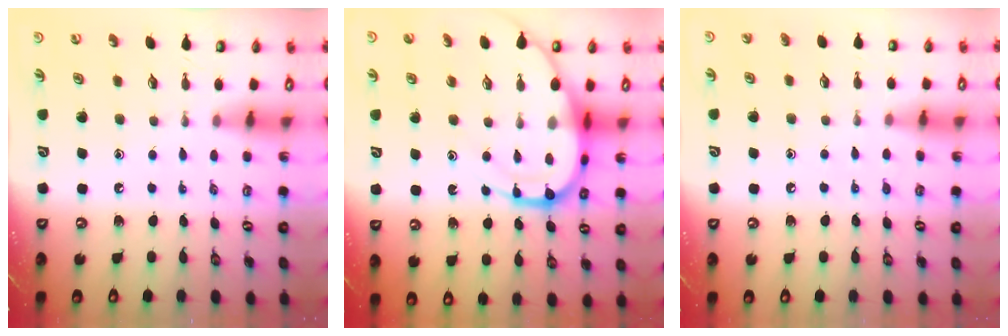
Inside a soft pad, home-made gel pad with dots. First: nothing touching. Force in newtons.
{"total": 14.5, "press": 14.4, "slide": 1.6}
{"total": 4.1, "press": 4.1, "slide": 0.4}